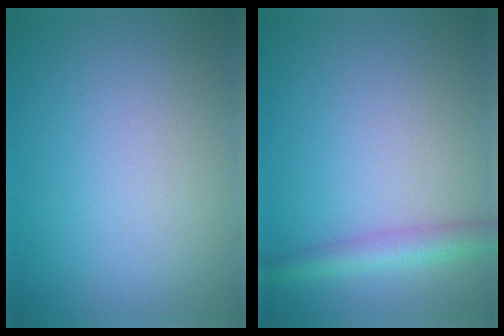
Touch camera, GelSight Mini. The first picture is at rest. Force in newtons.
{"total": 2.8, "press": 2.8, "slide": 0.1}